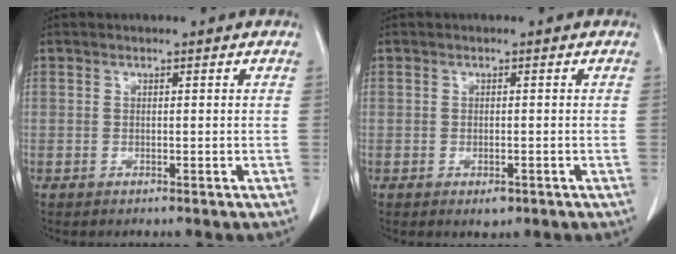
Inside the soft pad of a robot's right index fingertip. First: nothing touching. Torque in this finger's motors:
{"motor_torque": [0.06, 0.12, 0.04, 0.02]}